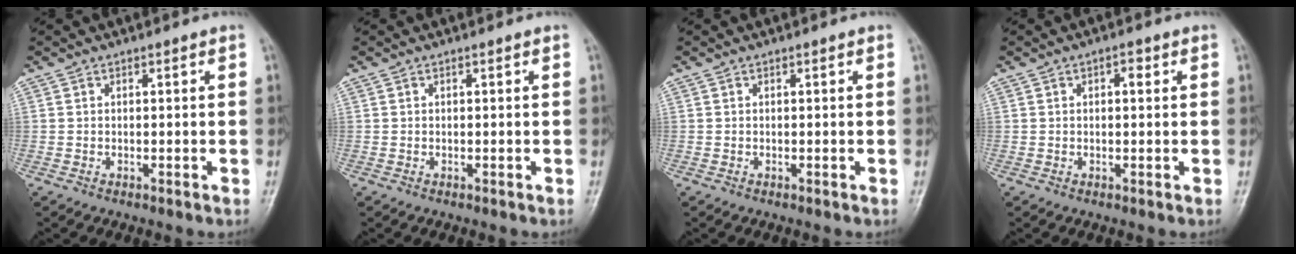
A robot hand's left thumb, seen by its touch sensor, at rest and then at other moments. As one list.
[{"total": 0.0}, {"total": 0.0}, {"total": 1.9, "force": [0.6, 0.9, 1.5], "torque": [-0.017, 0.003, 0.006]}]